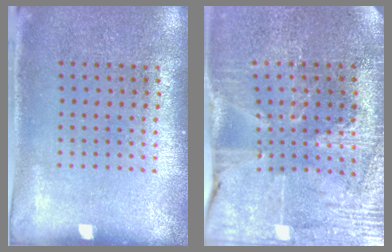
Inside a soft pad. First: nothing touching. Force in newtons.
{"total": 3.4, "press": 3.3, "slide": 0.7}